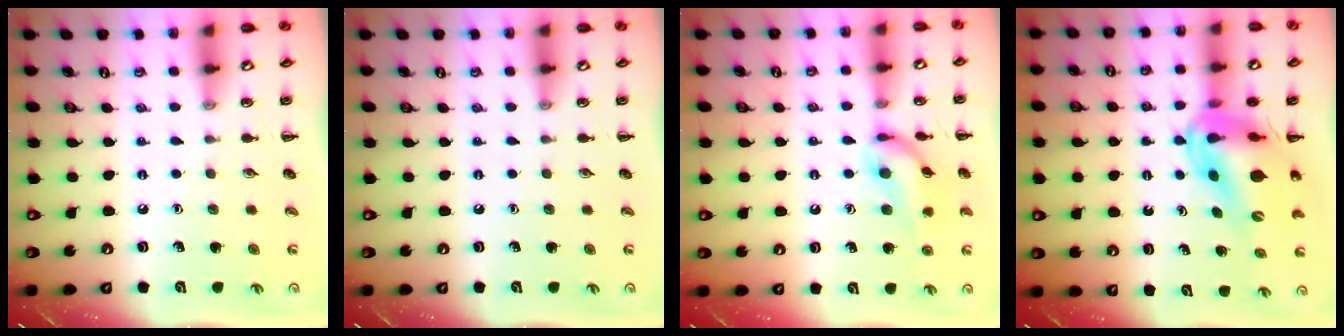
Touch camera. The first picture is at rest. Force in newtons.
{"total": 0.0}
{"total": 14.0, "press": 13.9, "slide": 1.2}
{"total": 14.5, "press": 13.8, "slide": 4.3}